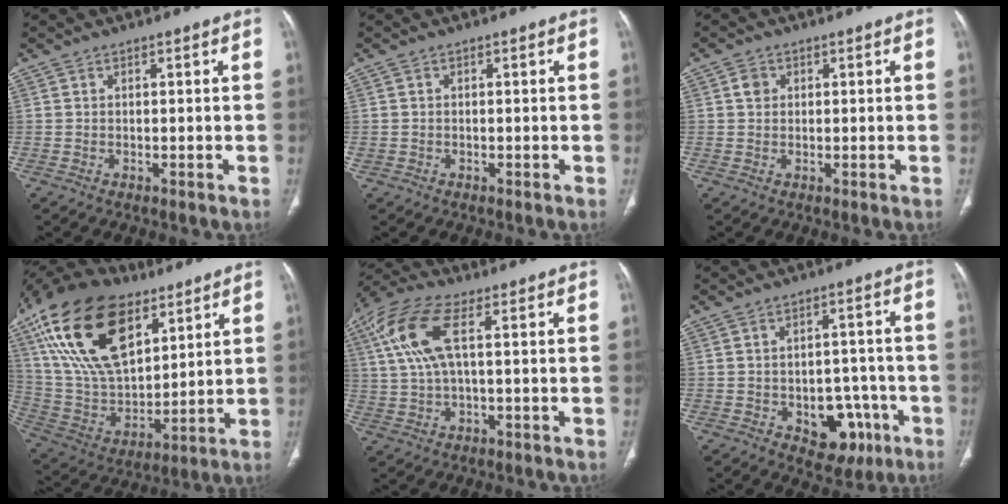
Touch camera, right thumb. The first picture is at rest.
{"total": 0.7, "force": [-0.2, 0.6, 0.1], "torque": [-0.004, 0.003, -0.005]}
{"total": 1.8, "force": [0.5, 1.6, 0.8], "torque": [-0.008, 0.001, 0.006]}
{"total": 27.7, "force": [13.0, 14.9, 19.3], "torque": [-0.361, -0.021, 0.242]}
{"total": 11.2, "force": [3.2, 4.0, 10.0], "torque": [-0.245, 0.023, 0.063]}
{"total": 10.3, "force": [-3.9, 6.9, 6.6], "torque": [-0.045, 0.032, -0.040]}